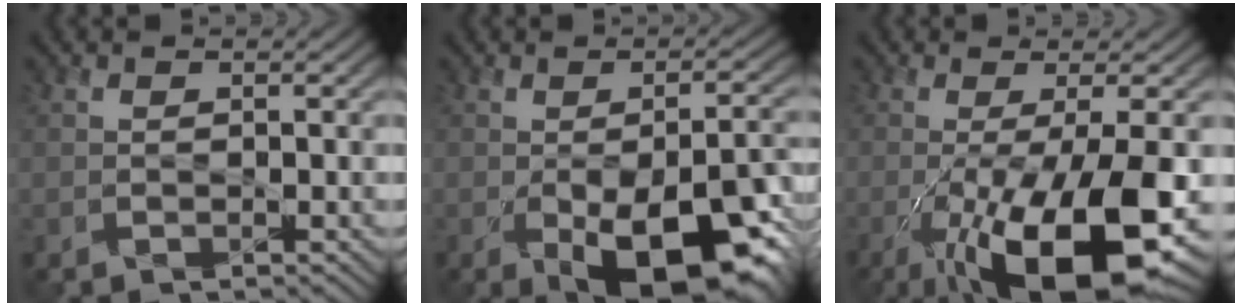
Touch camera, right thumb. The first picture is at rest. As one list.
[{"total": 15.0, "force": [-6.1, 6.5, 12.1], "torque": [-0.166, -0.023, -0.086]}, {"total": 15.0, "force": [-5.5, 4.2, 13.3], "torque": [-0.213, -0.031, -0.083]}]